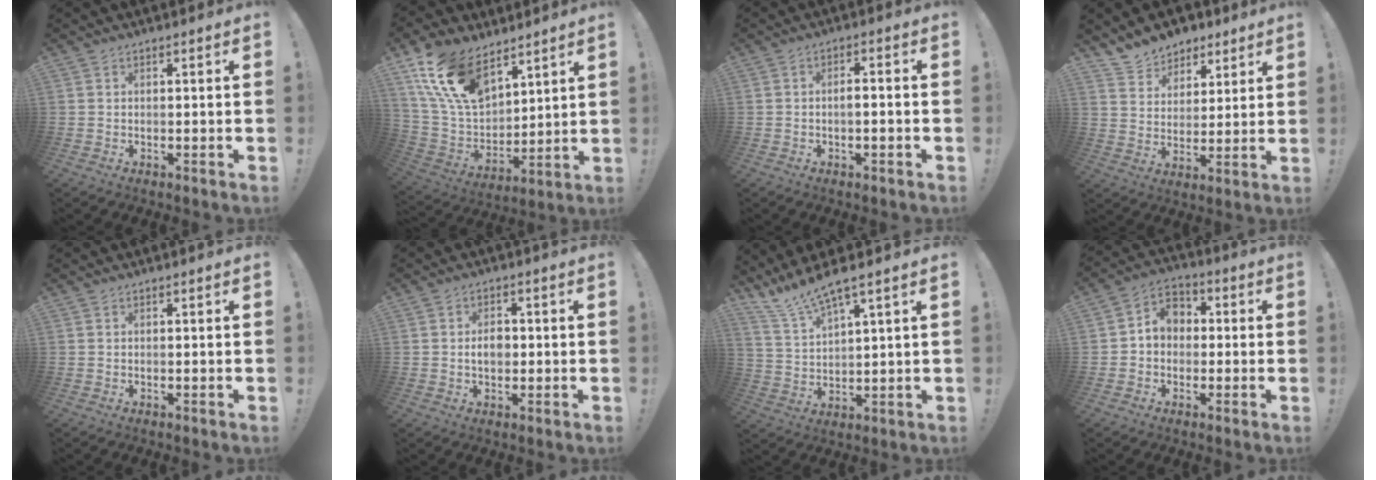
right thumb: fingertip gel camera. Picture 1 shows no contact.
{"total": 18.7, "force": [11.2, 10.6, 10.7], "torque": [-0.226, -0.060, 0.211]}
{"total": 2.8, "force": [-1.1, 0.4, 2.6], "torque": [-0.045, 0.003, -0.020]}
{"total": 9.0, "force": [7.2, 5.4, 0.6], "torque": [-0.021, -0.058, 0.144]}
{"total": 0.0}
{"total": 4.4, "force": [-0.3, 3.1, 3.1], "torque": [-0.046, 0.005, -0.007]}
{"total": 8.7, "force": [7.5, 0.1, 4.4], "torque": [-0.104, -0.044, 0.134]}
{"total": 7.2, "force": [-0.1, 6.4, 3.4], "torque": [-0.052, 0.020, 0.005]}